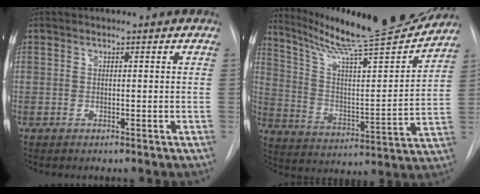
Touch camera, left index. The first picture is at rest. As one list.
[{"total": 20.9, "force": [19.1, 0.3, 8.5], "torque": [-0.144, -0.045, 0.293]}]